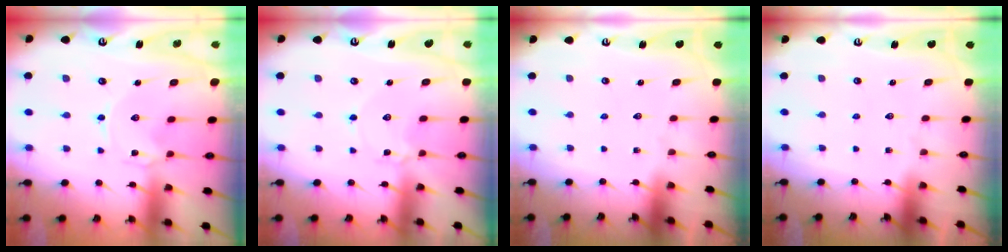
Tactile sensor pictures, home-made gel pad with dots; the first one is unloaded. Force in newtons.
{"total": 2.4, "press": 2.4, "slide": 0.3}
{"total": 0.0}
{"total": 0.0}